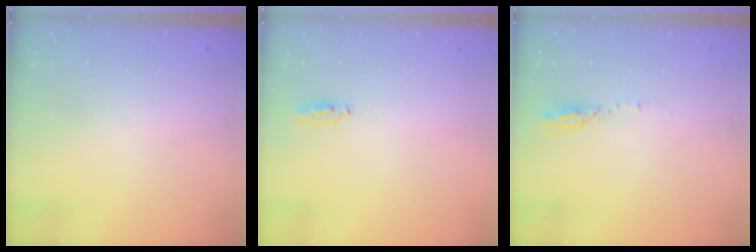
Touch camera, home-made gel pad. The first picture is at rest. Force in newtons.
{"total": 3.1, "press": 2.8, "slide": 1.3}
{"total": 3.2, "press": 3.2, "slide": 0.3}